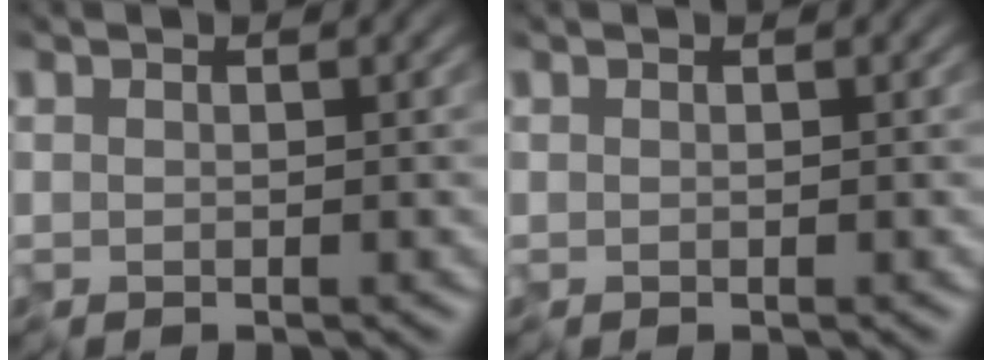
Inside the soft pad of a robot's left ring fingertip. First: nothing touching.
{"total": 0.0}